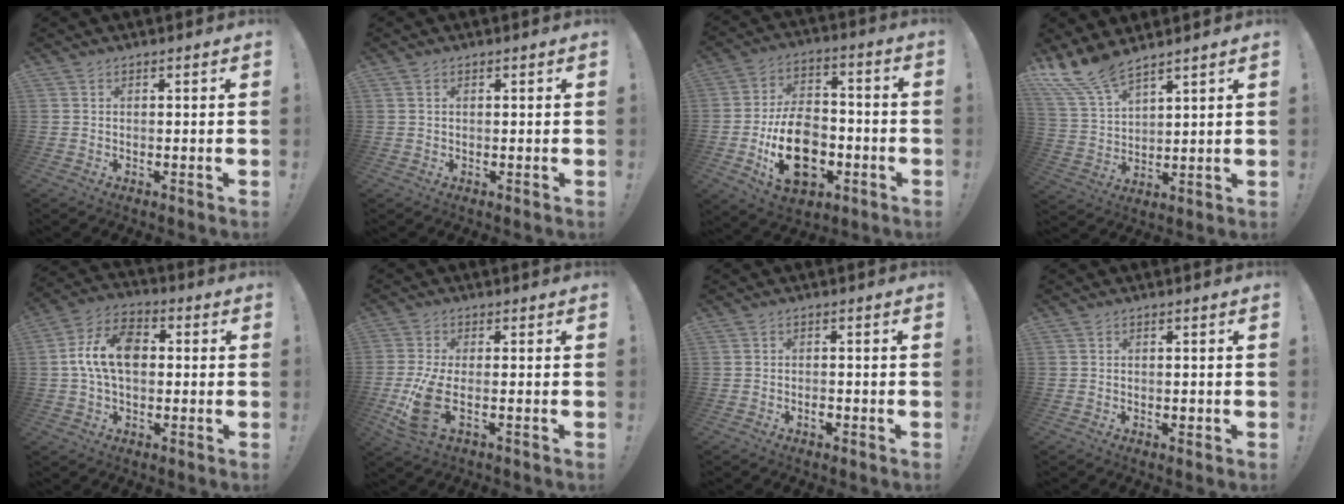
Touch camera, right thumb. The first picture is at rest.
{"total": 0.5, "force": [0.2, 0.3, 0.4], "torque": [-0.001, -0.001, 0.003]}
{"total": 19.7, "force": [-5.9, 13.2, 13.4], "torque": [-0.209, 0.036, -0.088]}
{"total": 9.9, "force": [8.8, 2.5, 3.6], "torque": [-0.088, -0.053, 0.171]}
{"total": 13.3, "force": [0.8, 8.8, 9.9], "torque": [-0.176, 0.011, 0.015]}
{"total": 9.7, "force": [-2.1, 3.6, 8.8], "torque": [-0.193, -0.011, -0.035]}
{"total": 1.5, "force": [-1.0, 0.6, 0.9], "torque": [-0.008, -0.001, -0.019]}
{"total": 0.9, "force": [-0.3, 0.6, 0.6], "torque": [-0.010, 0.004, -0.003]}